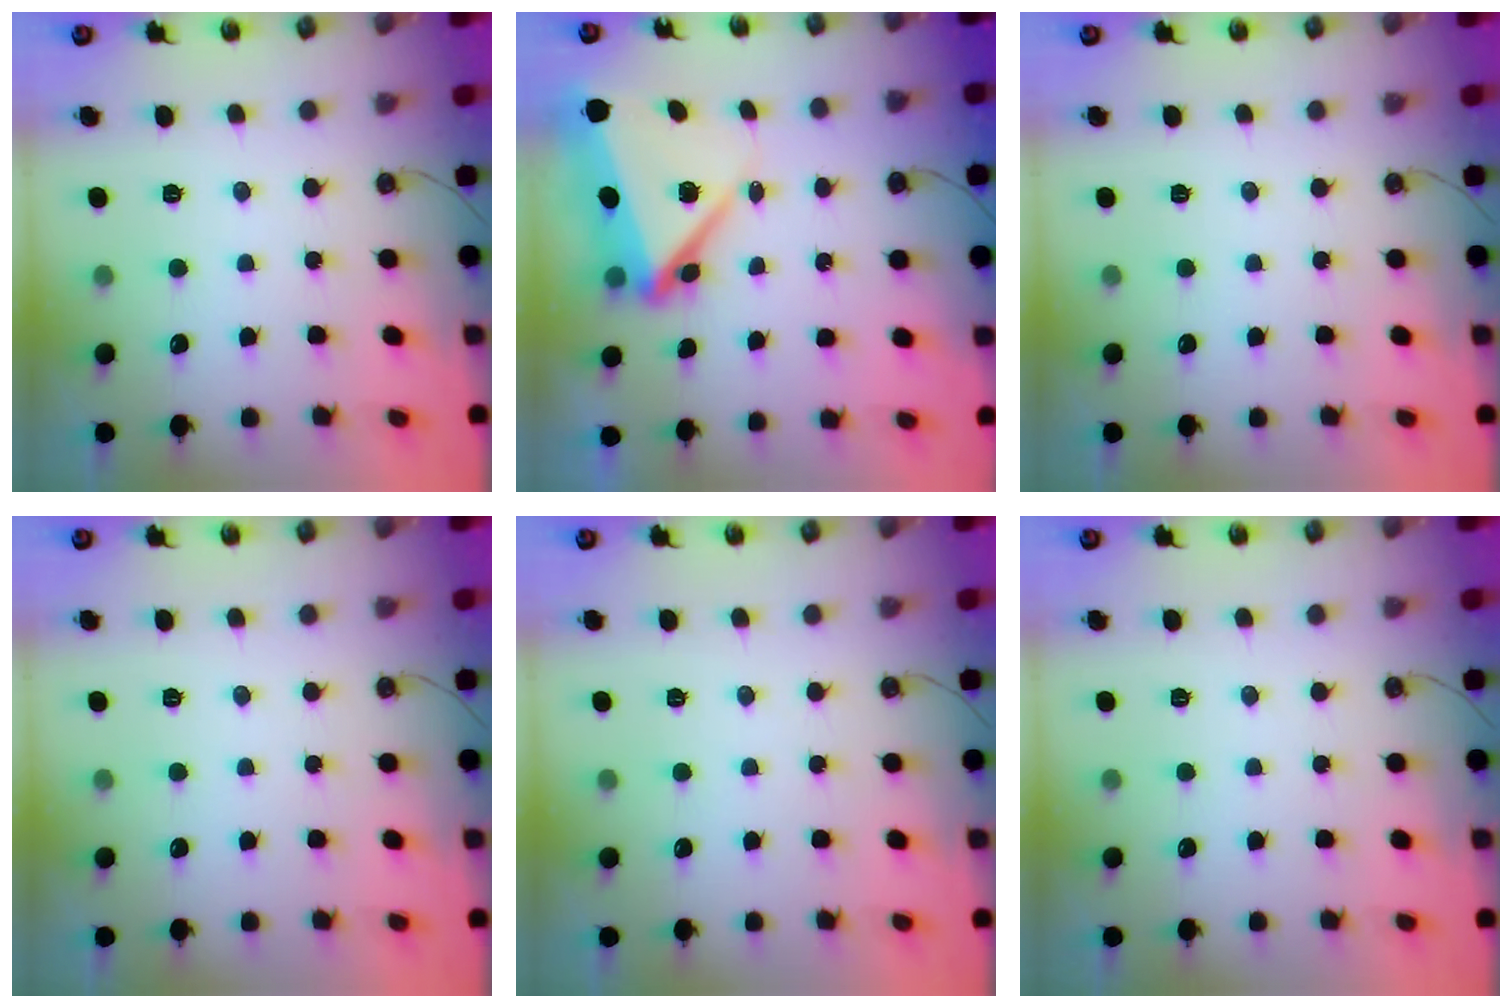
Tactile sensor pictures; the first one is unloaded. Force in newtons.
{"total": 9.6, "press": 9.4, "slide": 1.7}
{"total": 0.0}
{"total": 0.0}
{"total": 0.0}
{"total": 0.0}